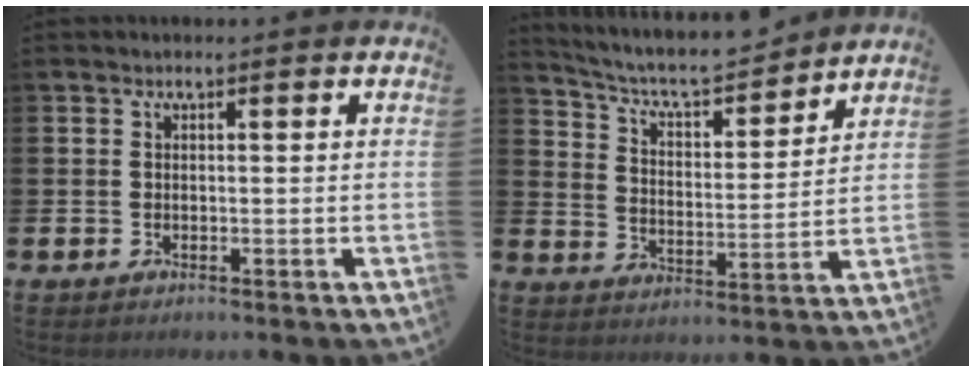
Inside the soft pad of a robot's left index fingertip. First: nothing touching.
{"total": 7.1, "force": [6.7, 1.4, 2.1], "torque": [-0.068, -0.050, 0.112]}